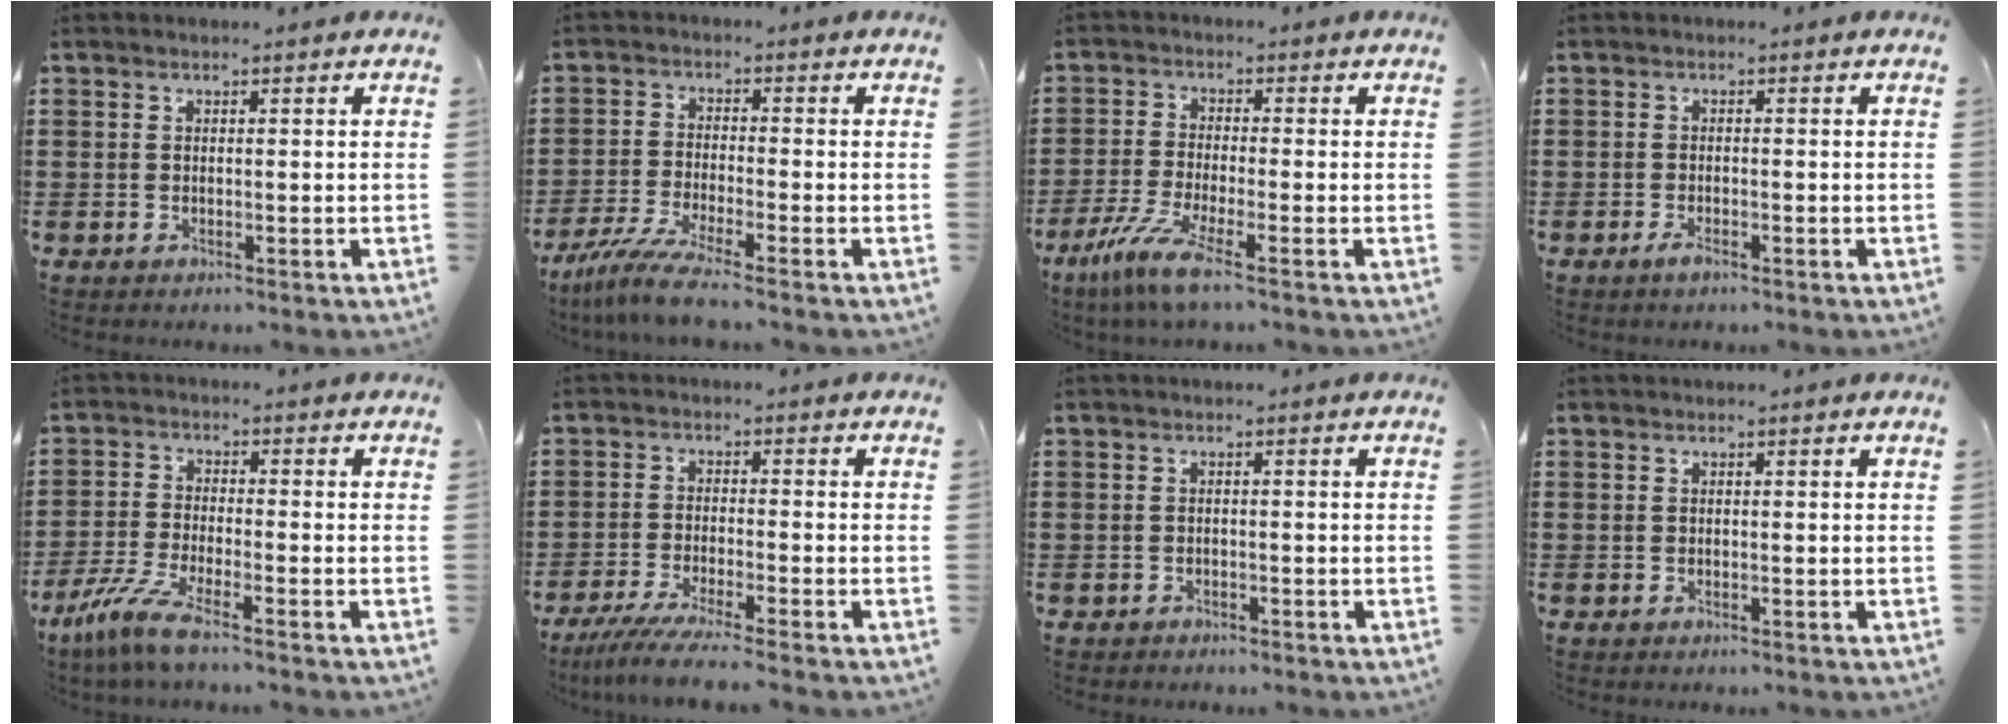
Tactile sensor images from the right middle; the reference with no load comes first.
{"total": 6.2, "force": [-5.0, -0.1, 3.7], "torque": [-0.094, -0.025, -0.101]}
{"total": 6.4, "force": [-4.0, 0.3, 5.0], "torque": [-0.116, -0.021, -0.079]}
{"total": 1.4, "force": [-0.8, 0.4, 1.0], "torque": [-0.026, -0.005, -0.018]}
{"total": 6.3, "force": [-4.4, 0.4, 4.4], "torque": [-0.112, -0.022, -0.090]}
{"total": 4.6, "force": [-4.0, -0.4, 2.3], "torque": [-0.058, -0.022, -0.080]}
{"total": 0.7, "force": [-0.6, 0.3, 0.0], "torque": [-0.002, 0.001, -0.015]}
{"total": 0.0}